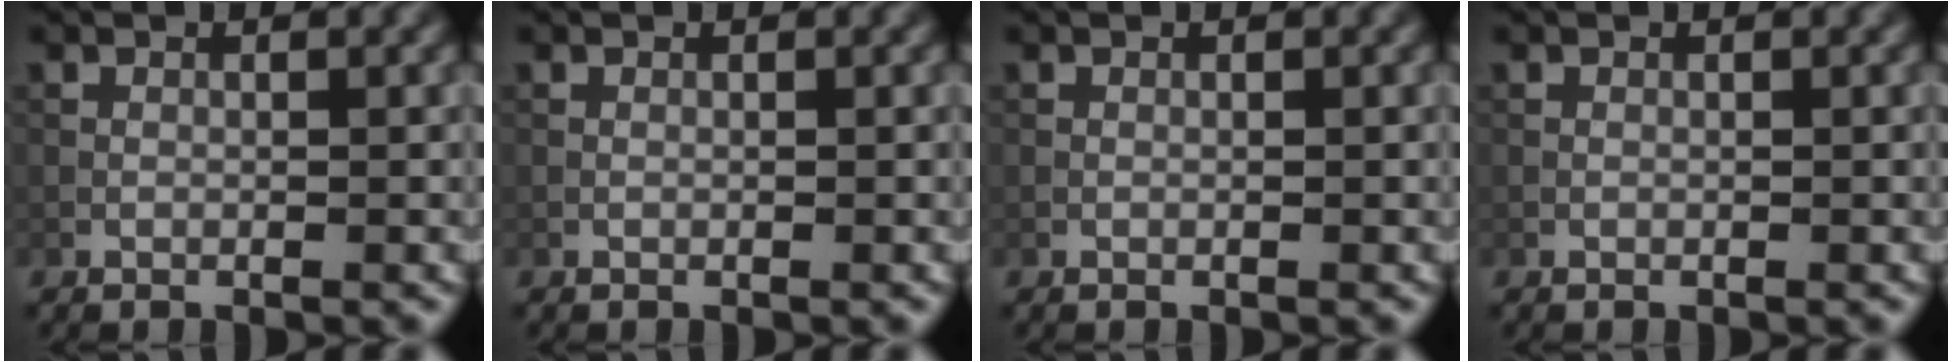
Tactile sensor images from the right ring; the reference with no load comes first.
{"total": 0.0}
{"total": 0.0}
{"total": 0.0}